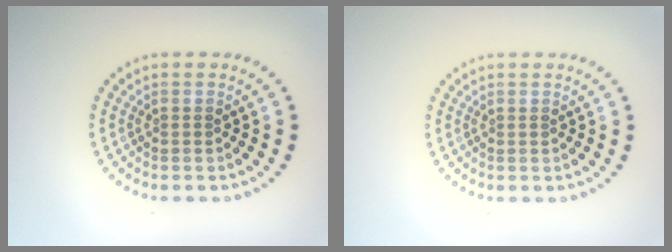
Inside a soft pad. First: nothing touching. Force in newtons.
{"total": 0.0}